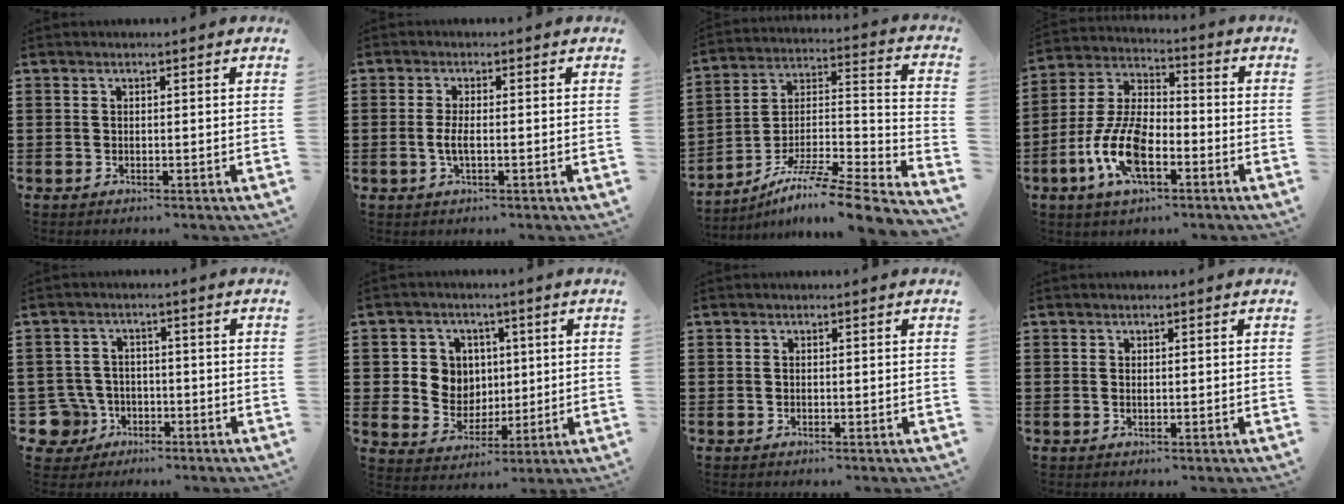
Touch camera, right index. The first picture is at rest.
{"total": 2.9, "force": [-0.6, 0.7, 2.7], "torque": [-0.064, -0.006, -0.016]}
{"total": 8.1, "force": [-6.3, 0.9, 5.1], "torque": [-0.084, -0.002, -0.125]}
{"total": 10.8, "force": [-4.1, 5.2, 8.5], "torque": [-0.210, -0.004, -0.083]}
{"total": 6.1, "force": [-2.5, 5.1, 2.1], "torque": [-0.089, 0.002, -0.054]}
{"total": 6.6, "force": [1.5, 6.2, 1.6], "torque": [-0.054, 0.013, 0.026]}
{"total": 0.0}
{"total": 0.6, "force": [0.0, 0.3, 0.5], "torque": [-0.011, -0.001, 0.001]}